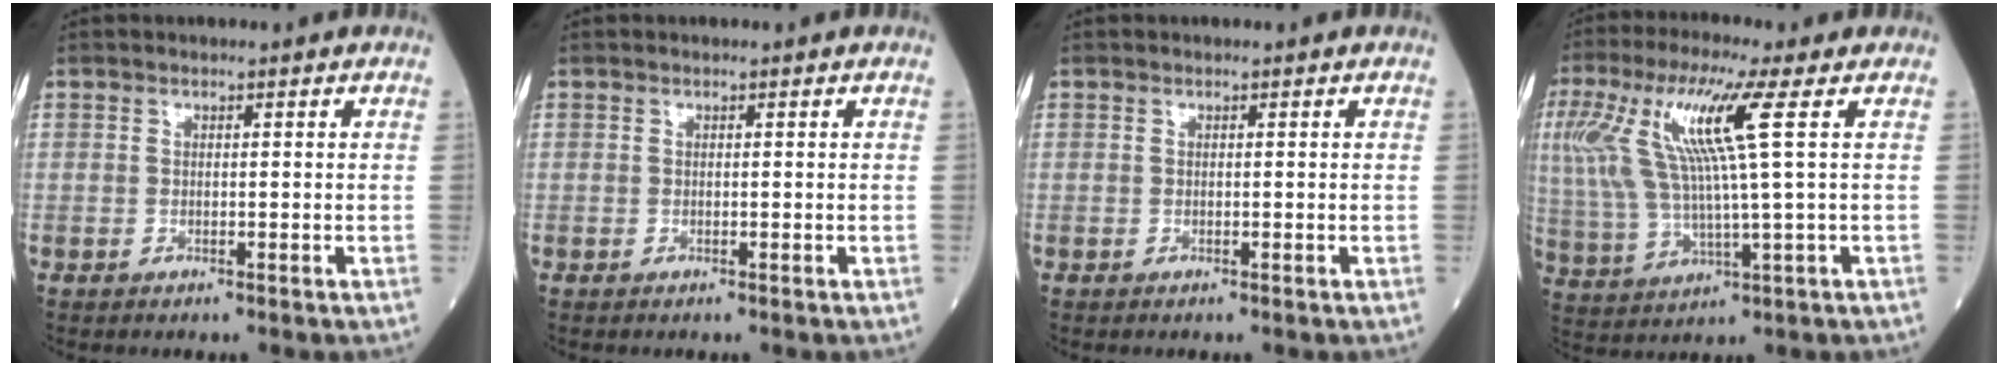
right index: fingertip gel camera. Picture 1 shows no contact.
{"total": 0.0}
{"total": 0.0}
{"total": 14.1, "force": [4.5, 0.4, 13.4], "torque": [-0.302, 0.016, 0.086]}